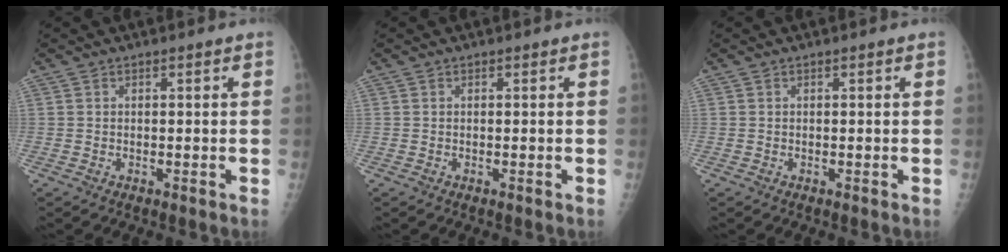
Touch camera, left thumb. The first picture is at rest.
{"total": 0.0}
{"total": 0.0}